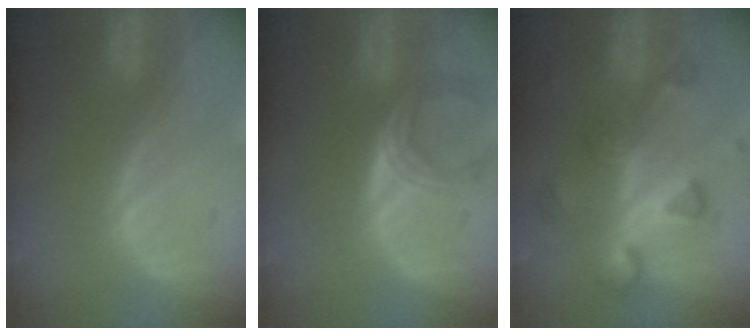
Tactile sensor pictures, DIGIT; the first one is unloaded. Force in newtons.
{"total": 4.9, "press": 4.8, "slide": 1.1}
{"total": 8.1, "press": 7.2, "slide": 3.7}